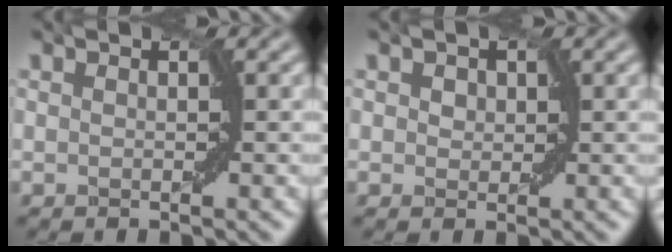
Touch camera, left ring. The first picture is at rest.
{"total": 1.1, "force": [0.4, 0.9, 0.4], "torque": [-0.006, 0.001, 0.008]}